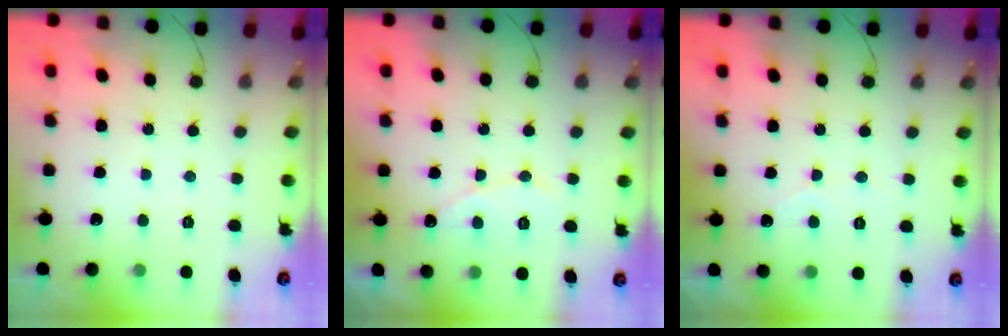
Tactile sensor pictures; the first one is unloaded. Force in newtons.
{"total": 6.6, "press": 6.5, "slide": 0.6}
{"total": 2.5, "press": 2.5, "slide": 0.2}